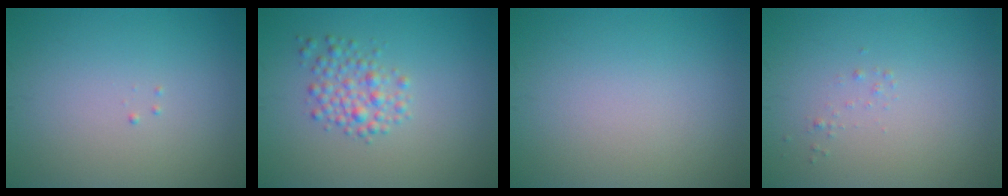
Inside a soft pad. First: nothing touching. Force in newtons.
{"total": 2.6, "press": 2.6, "slide": 0.1}
{"total": 0.0}
{"total": 0.5, "press": 0.5, "slide": 0.0}